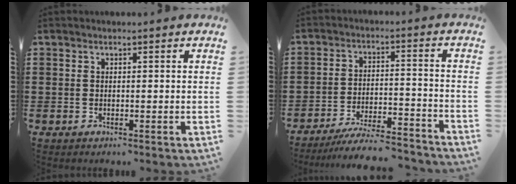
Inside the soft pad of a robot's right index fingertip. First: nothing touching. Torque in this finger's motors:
{"motor_torque": [-0.01, -0.02, -0.08, -0.21]}